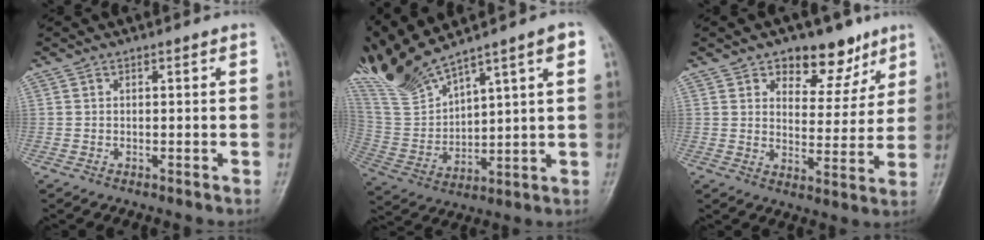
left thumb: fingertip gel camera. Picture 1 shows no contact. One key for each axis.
{"total": 16.1, "fx": 12.8, "fy": 2.7, "fz": 9.5, "tx": -0.181, "ty": -0.041, "tz": 0.260}
{"total": 10.7, "fx": 7.0, "fy": 6.3, "fz": 5.1, "tx": -0.026, "ty": -0.036, "tz": 0.103}